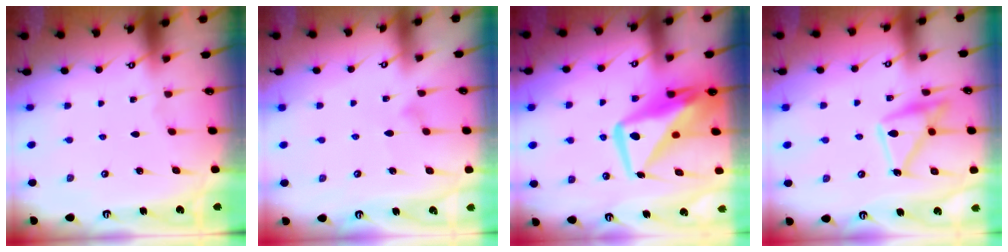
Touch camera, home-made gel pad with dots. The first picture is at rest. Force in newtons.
{"total": 7.7, "press": 7.7, "slide": 0.2}
{"total": 13.6, "press": 13.5, "slide": 1.4}
{"total": 14.9, "press": 14.8, "slide": 1.1}